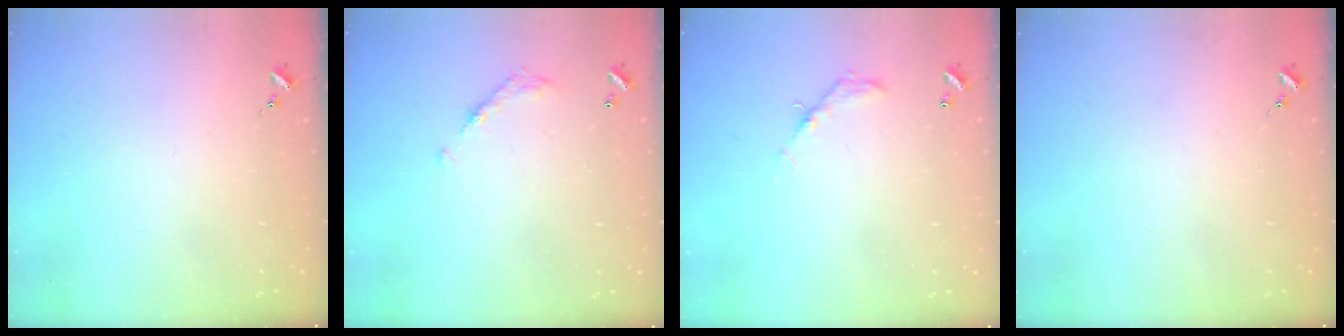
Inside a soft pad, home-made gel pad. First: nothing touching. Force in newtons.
{"total": 7.9, "press": 7.9, "slide": 0.3}
{"total": 6.2, "press": 6.2, "slide": 0.4}
{"total": 0.0}